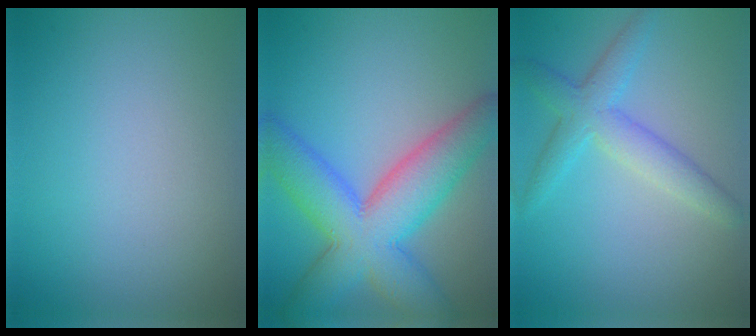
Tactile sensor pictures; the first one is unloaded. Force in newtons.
{"total": 9.6, "press": 9.6, "slide": 0.6}
{"total": 3.9, "press": 3.9, "slide": 0.1}